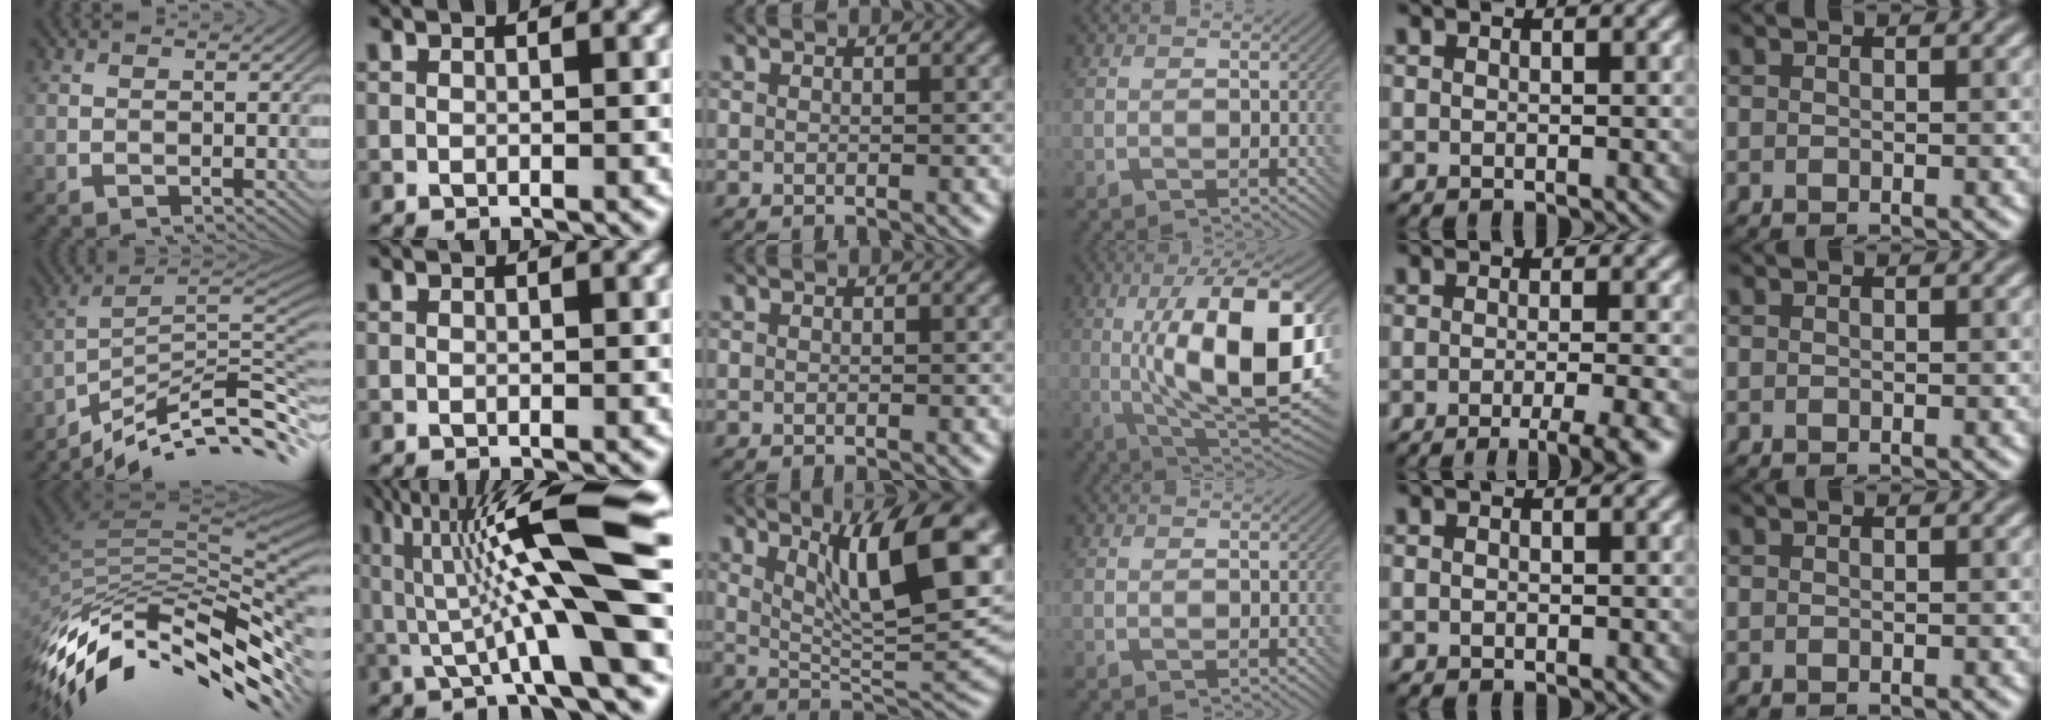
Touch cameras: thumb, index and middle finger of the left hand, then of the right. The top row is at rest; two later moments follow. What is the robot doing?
{"motion": "screw", "object": "bottle cap"}